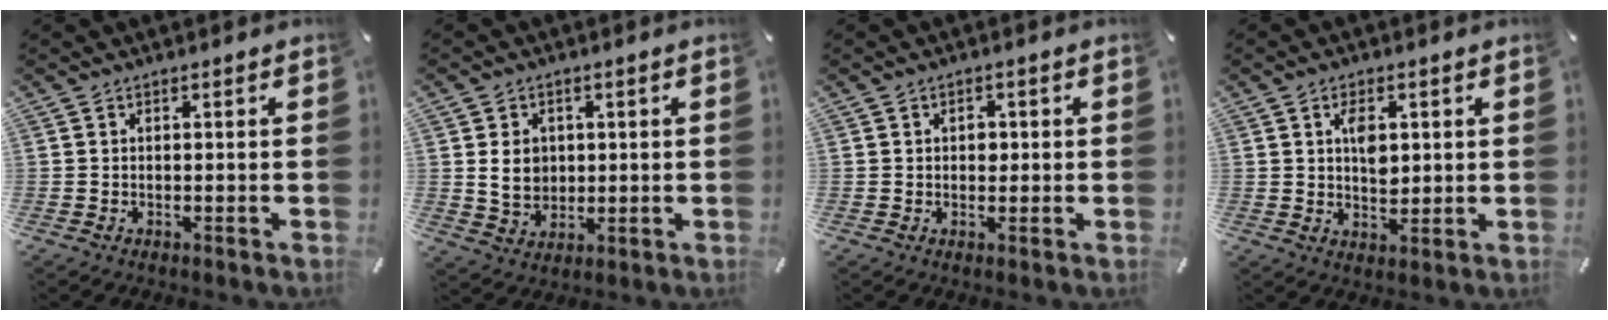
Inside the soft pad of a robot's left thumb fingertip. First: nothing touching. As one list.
[{"total": 6.4, "force": [0.8, 5.6, 3.0], "torque": [-0.051, 0.000, 0.012]}, {"total": 2.0, "force": [0.2, 1.7, 1.1], "torque": [-0.009, 0.001, -0.004]}, {"total": 5.3, "force": [1.3, 3.5, 3.8], "torque": [-0.058, -0.003, 0.018]}]